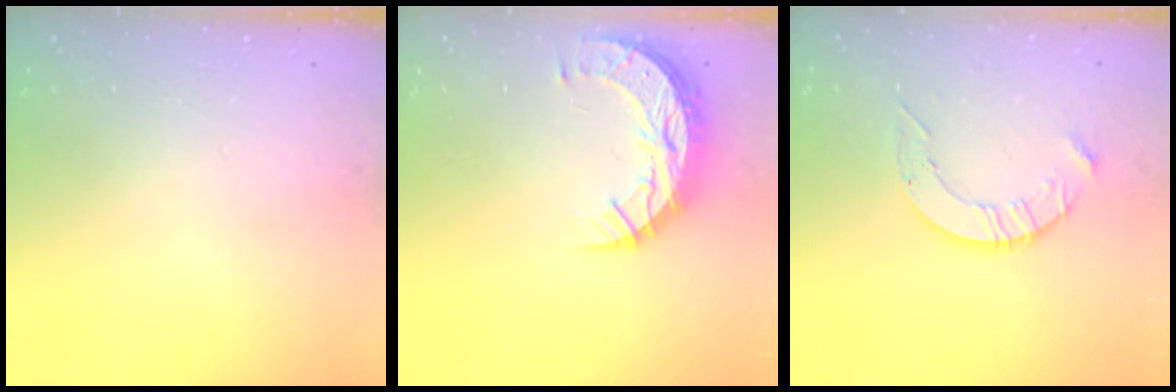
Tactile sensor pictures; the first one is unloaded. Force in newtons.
{"total": 10.3, "press": 10.2, "slide": 0.7}
{"total": 7.0, "press": 7.0, "slide": 0.4}